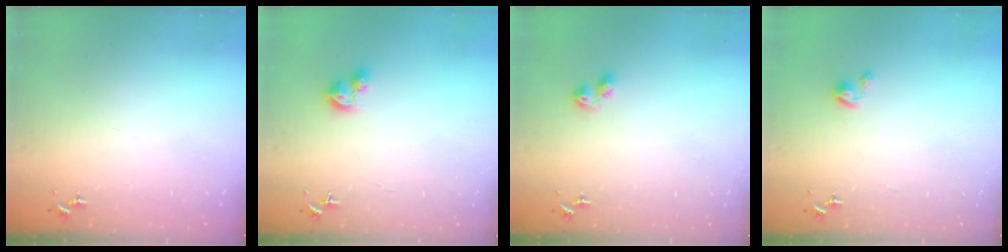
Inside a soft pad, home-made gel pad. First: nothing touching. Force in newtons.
{"total": 6.6, "press": 6.6, "slide": 0.7}
{"total": 5.3, "press": 5.3, "slide": 0.5}
{"total": 2.3, "press": 2.2, "slide": 0.2}